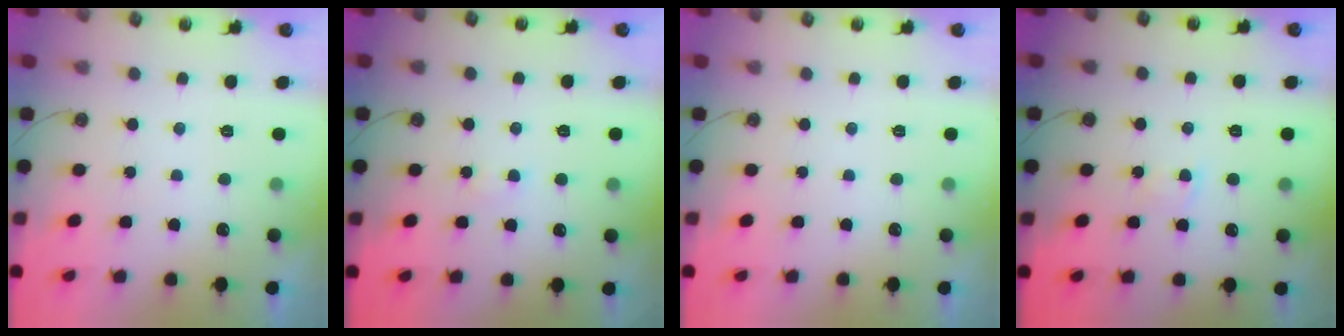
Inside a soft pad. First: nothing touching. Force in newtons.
{"total": 2.4, "press": 2.3, "slide": 0.4}
{"total": 0.0}
{"total": 1.9, "press": 1.9, "slide": 0.3}